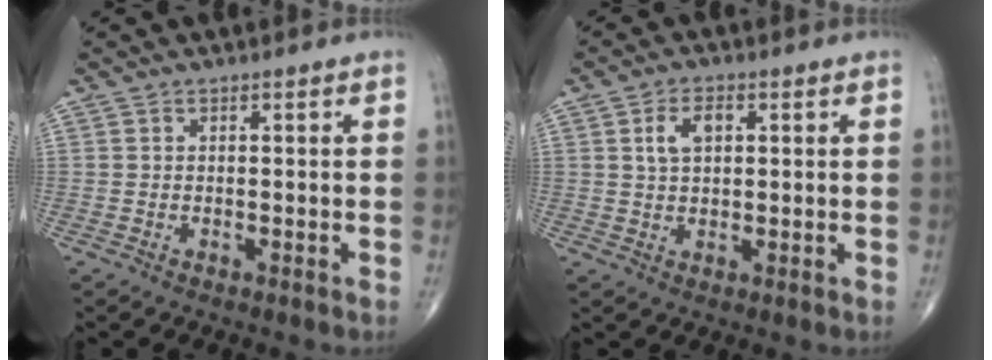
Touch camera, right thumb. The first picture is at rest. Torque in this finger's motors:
{"motor_torque": [-0.11, 0.38, -0.06, -0.05, 0.03]}